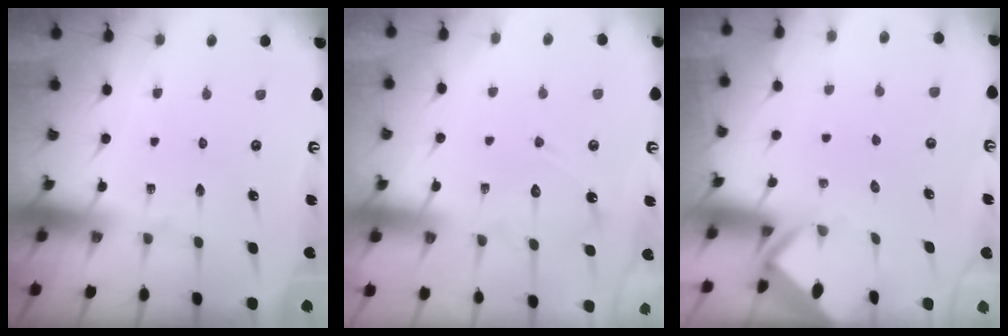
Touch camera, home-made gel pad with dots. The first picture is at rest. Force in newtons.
{"total": 12.1, "press": 12.1, "slide": 0.8}
{"total": 2.5, "press": 2.4, "slide": 0.3}